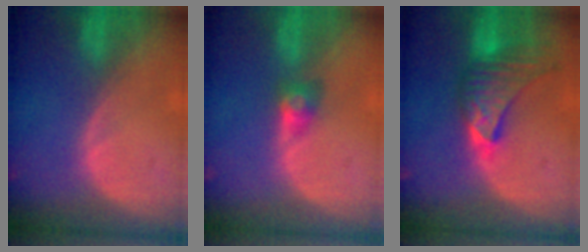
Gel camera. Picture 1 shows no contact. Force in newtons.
{"total": 2.9, "press": 2.4, "slide": 1.5}
{"total": 8.6, "press": 8.3, "slide": 2.1}